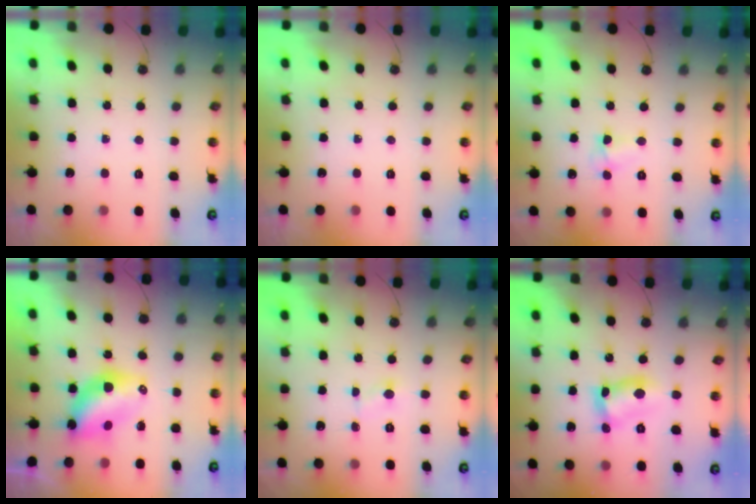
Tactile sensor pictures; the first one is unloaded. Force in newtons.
{"total": 0.0}
{"total": 3.5, "press": 3.5, "slide": 0.4}
{"total": 7.2, "press": 7.2, "slide": 0.4}
{"total": 1.8, "press": 1.8, "slide": 0.2}
{"total": 9.9, "press": 9.9, "slide": 0.9}